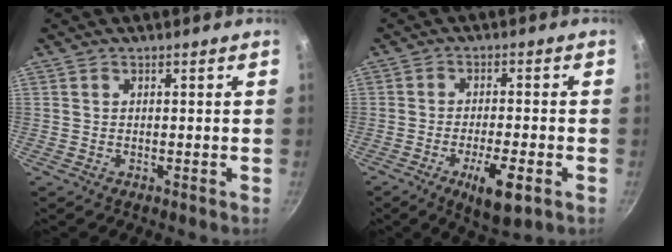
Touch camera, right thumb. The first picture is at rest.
{"total": 8.8, "force": [-3.7, 2.6, 7.5], "torque": [-0.120, 0.008, -0.053]}